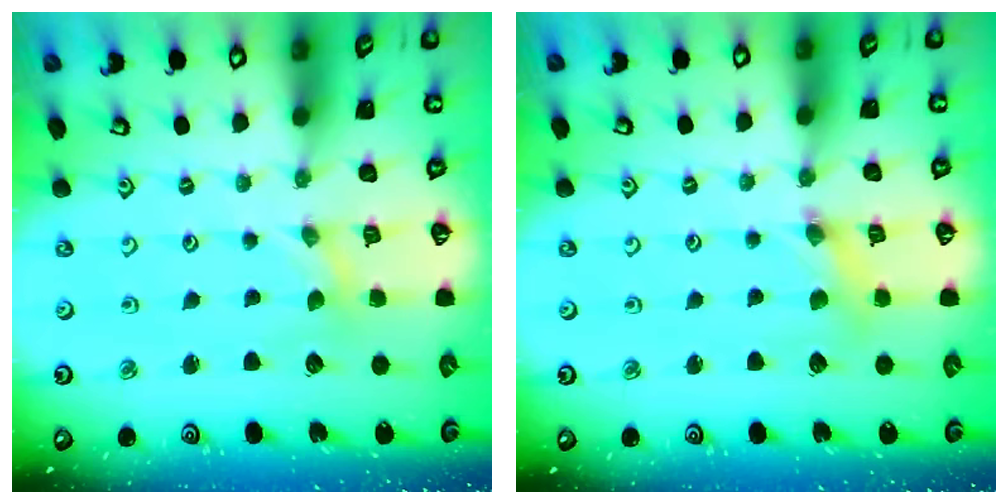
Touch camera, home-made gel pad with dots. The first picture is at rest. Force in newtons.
{"total": 3.2, "press": 3.1, "slide": 0.4}